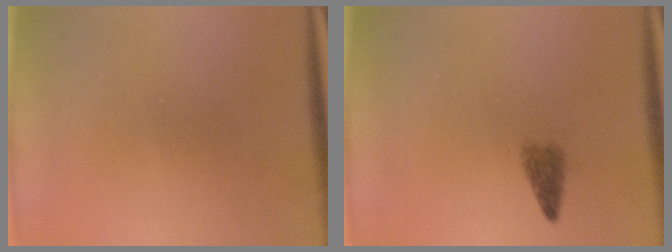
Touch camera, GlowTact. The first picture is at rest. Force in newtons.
{"total": 2.2}